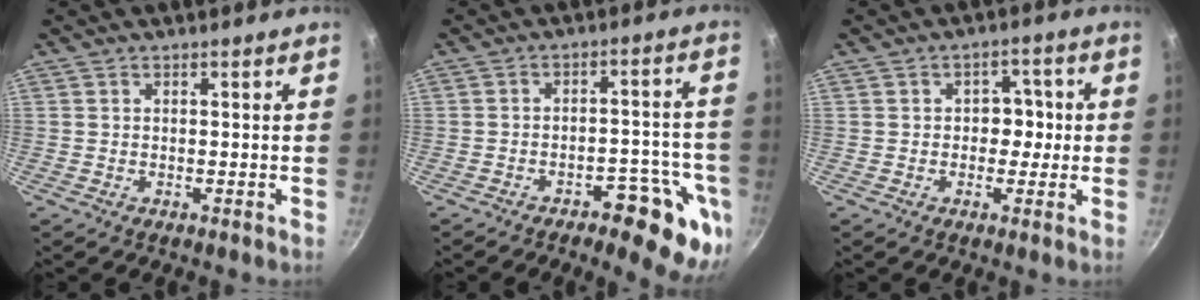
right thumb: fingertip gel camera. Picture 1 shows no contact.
{"total": 12.8, "force": [-6.4, 5.3, 9.7], "torque": [-0.075, 0.043, -0.080]}
{"total": 4.9, "force": [-0.2, 4.0, 2.8], "torque": [0.010, 0.010, -0.006]}